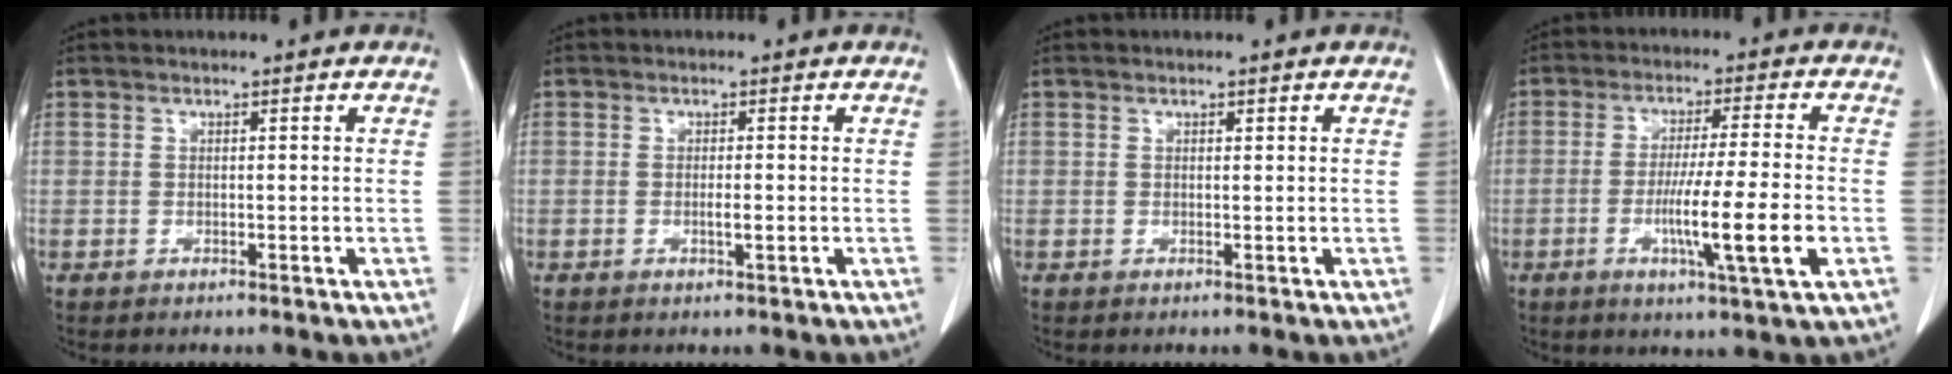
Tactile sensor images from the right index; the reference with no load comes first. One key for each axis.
{"total": 1.4, "fx": -0.3, "fy": 0.1, "fz": 1.4, "tx": -0.025, "ty": -0.002, "tz": -0.003}
{"total": 0.0}
{"total": 10.8, "fx": -3.0, "fy": -0.6, "fz": 10.4, "tx": -0.180, "ty": -0.017, "tz": -0.053}